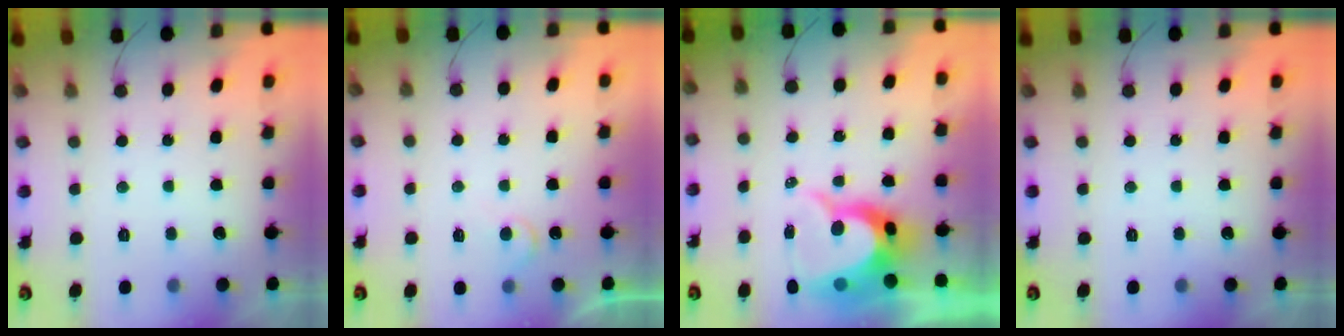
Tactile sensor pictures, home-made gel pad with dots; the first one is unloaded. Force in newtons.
{"total": 4.5, "press": 4.5, "slide": 0.4}
{"total": 10.8, "press": 10.8, "slide": 0.6}
{"total": 0.0}